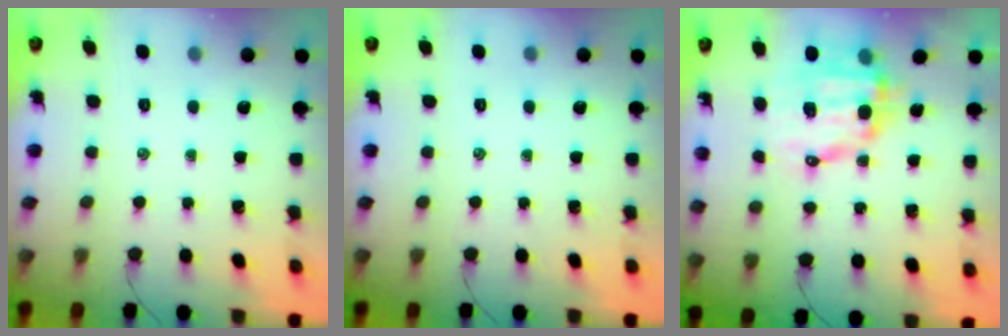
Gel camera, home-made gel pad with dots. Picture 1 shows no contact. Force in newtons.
{"total": 0.0}
{"total": 11.8, "press": 11.5, "slide": 2.6}